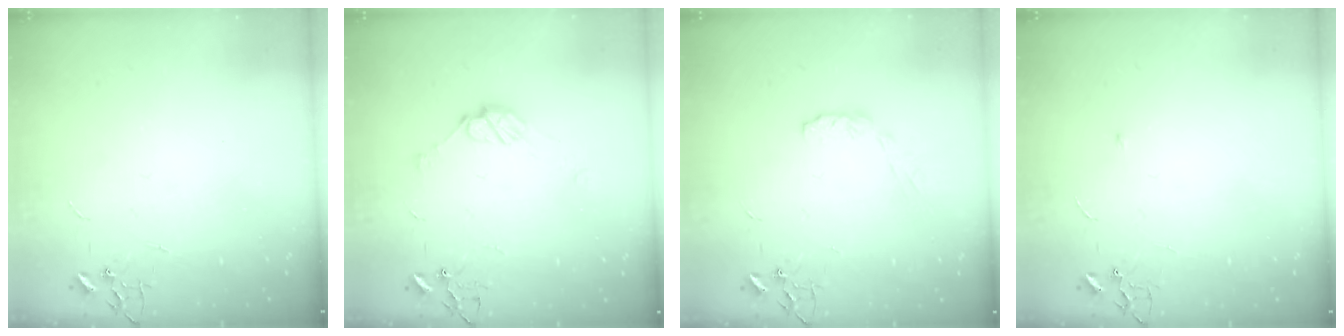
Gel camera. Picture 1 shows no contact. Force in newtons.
{"total": 8.1, "press": 8.0, "slide": 0.5}
{"total": 5.5, "press": 5.5, "slide": 0.5}
{"total": 3.4, "press": 3.4, "slide": 0.7}